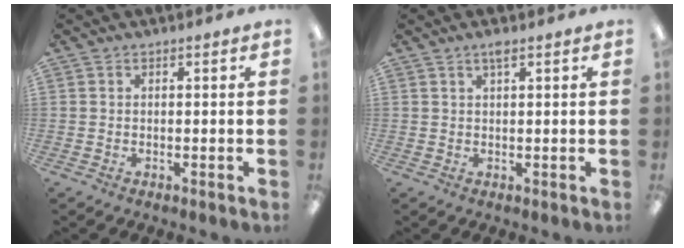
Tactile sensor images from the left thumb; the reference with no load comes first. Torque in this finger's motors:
{"motor_torque": [-0.24, 0.15, -0.47, 0.01, 0.02]}